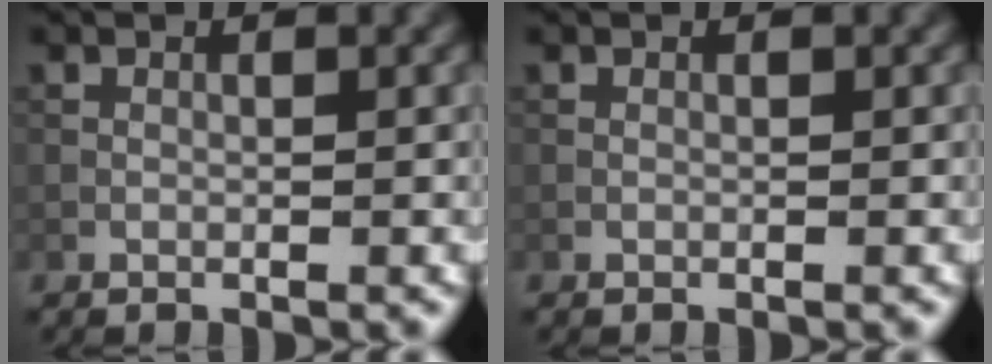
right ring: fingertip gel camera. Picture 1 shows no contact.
{"total": 0.0}